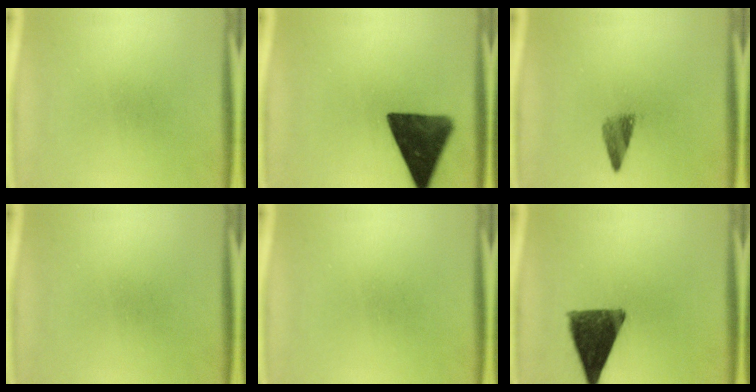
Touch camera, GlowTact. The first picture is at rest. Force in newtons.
{"total": 13.7}
{"total": 2.9}
{"total": 0.0}
{"total": 0.0}
{"total": 11.7}